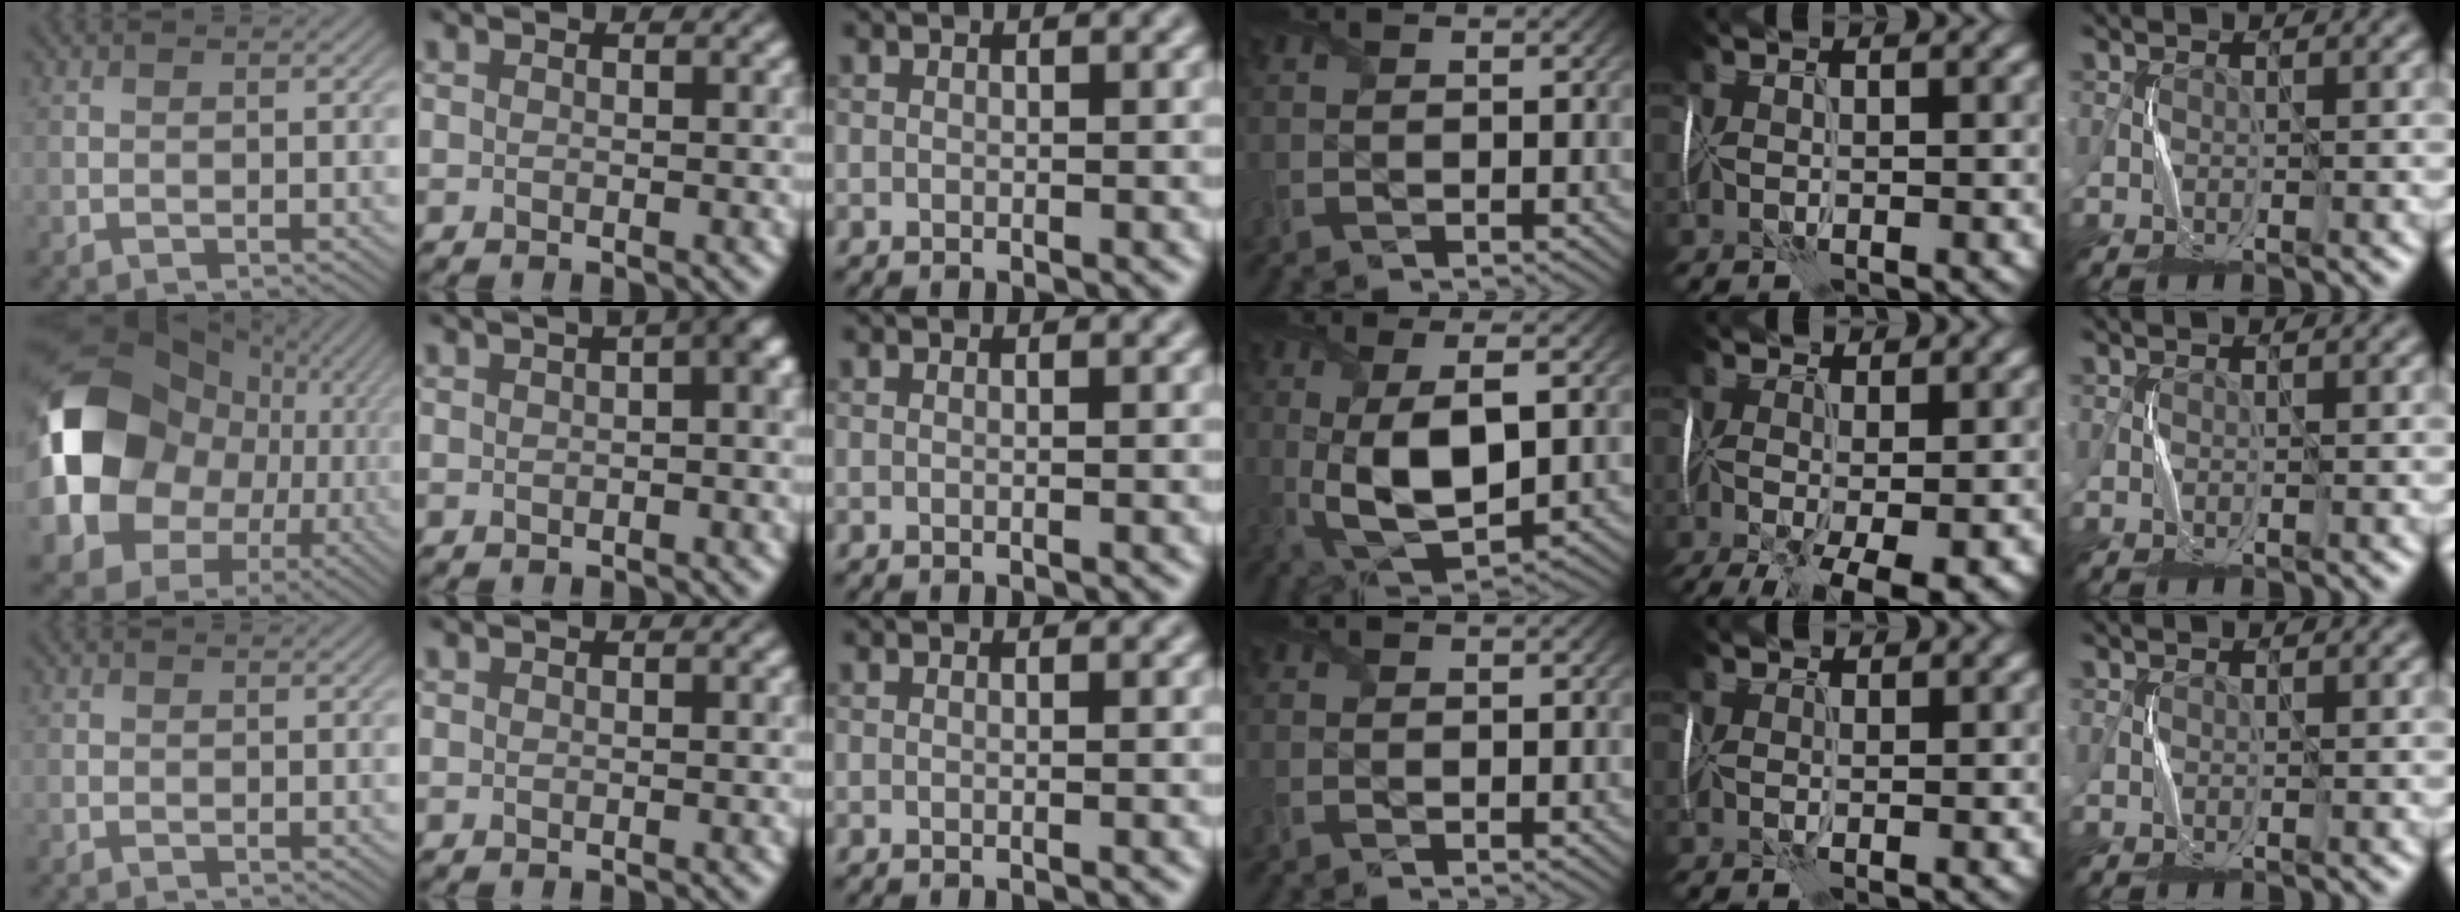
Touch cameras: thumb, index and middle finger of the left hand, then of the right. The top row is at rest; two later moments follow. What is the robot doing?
{"motion": "wrap", "object": "plastic wrap"}